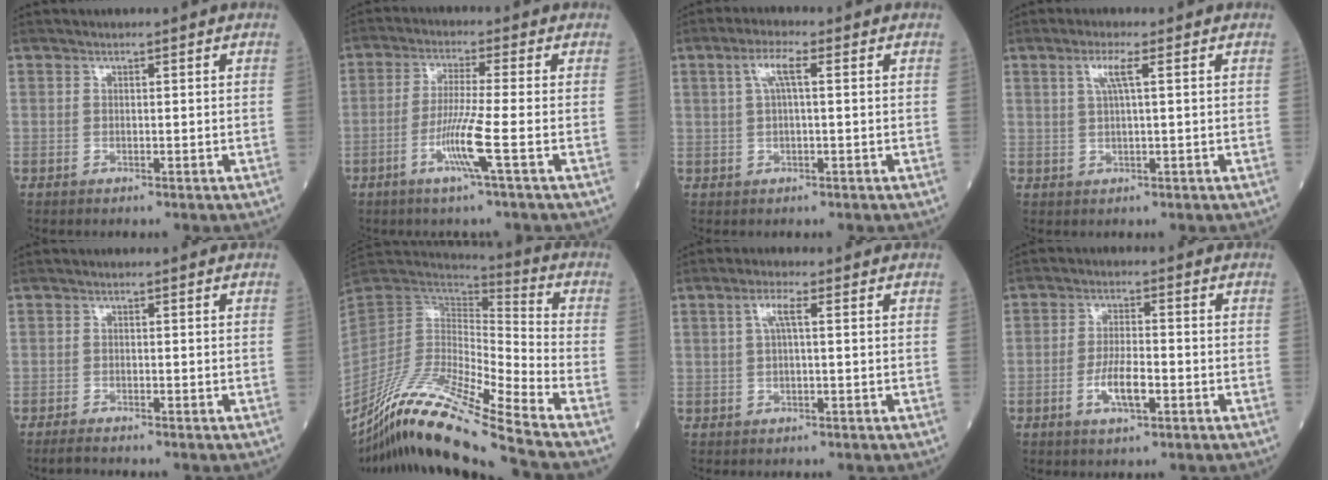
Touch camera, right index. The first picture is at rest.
{"total": 6.9, "force": [-2.6, -1.4, 6.2], "torque": [-0.123, -0.015, -0.057]}
{"total": 3.8, "force": [1.1, 0.6, 3.6], "torque": [-0.076, 0.015, 0.022]}
{"total": 3.2, "force": [1.2, -0.1, 3.0], "torque": [-0.063, 0.007, 0.023]}
{"total": 1.8, "force": [-1.7, 0.0, 0.6], "torque": [-0.017, -0.005, -0.031]}
{"total": 20.6, "force": [-16.5, -1.0, 12.2], "torque": [-0.253, -0.024, -0.313]}
{"total": 2.8, "force": [0.7, 0.4, 2.7], "torque": [-0.058, 0.011, 0.014]}
{"total": 5.4, "force": [-2.0, 1.2, 4.8], "torque": [-0.094, -0.001, -0.036]}